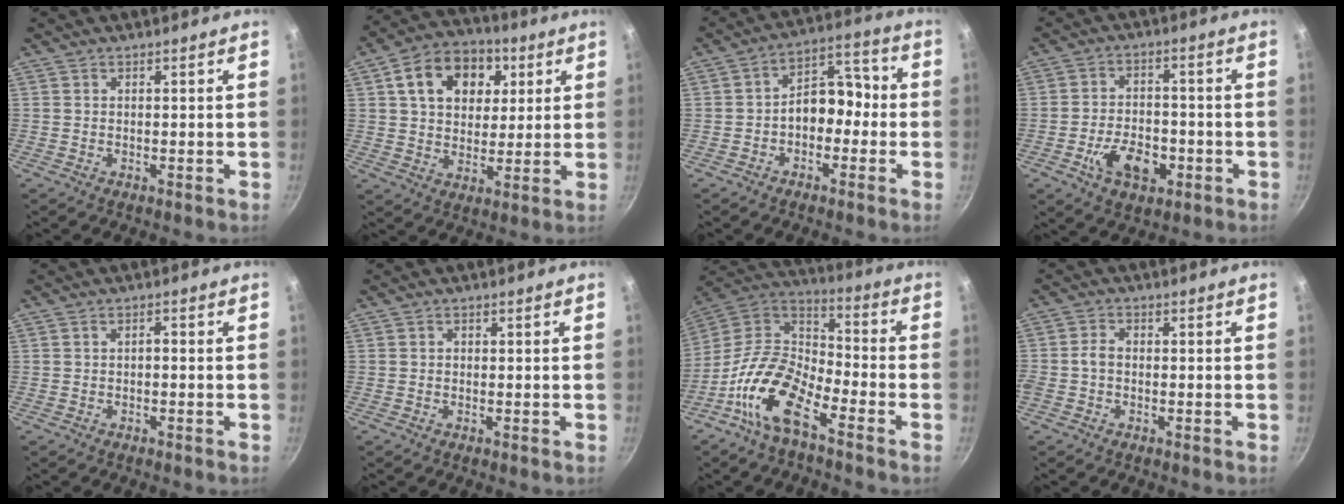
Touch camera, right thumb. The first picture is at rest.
{"total": 15.4, "force": [5.2, 11.2, 9.1], "torque": [-0.117, 0.006, 0.076]}
{"total": 9.2, "force": [-1.9, 6.3, 6.3], "torque": [-0.046, 0.051, -0.042]}
{"total": 9.9, "force": [-3.6, 6.2, 6.8], "torque": [-0.093, 0.021, -0.056]}
{"total": 1.2, "force": [-0.5, 0.6, 0.9], "torque": [-0.013, 0.013, -0.006]}
{"total": 0.7, "force": [0.0, 0.7, 0.3], "torque": [-0.003, 0.004, 0.000]}
{"total": 15.5, "force": [-8.6, 6.8, 11.0], "torque": [-0.197, 0.071, -0.187]}
{"total": 2.8, "force": [-0.6, 2.1, 1.8], "torque": [-0.034, 0.014, -0.017]}